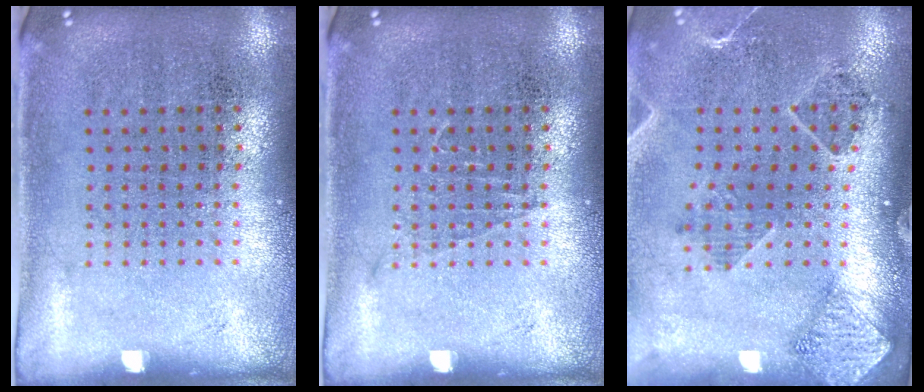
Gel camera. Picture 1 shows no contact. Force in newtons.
{"total": 0.5, "press": 0.5, "slide": 0.1}
{"total": 1.4, "press": 1.4, "slide": 0.1}